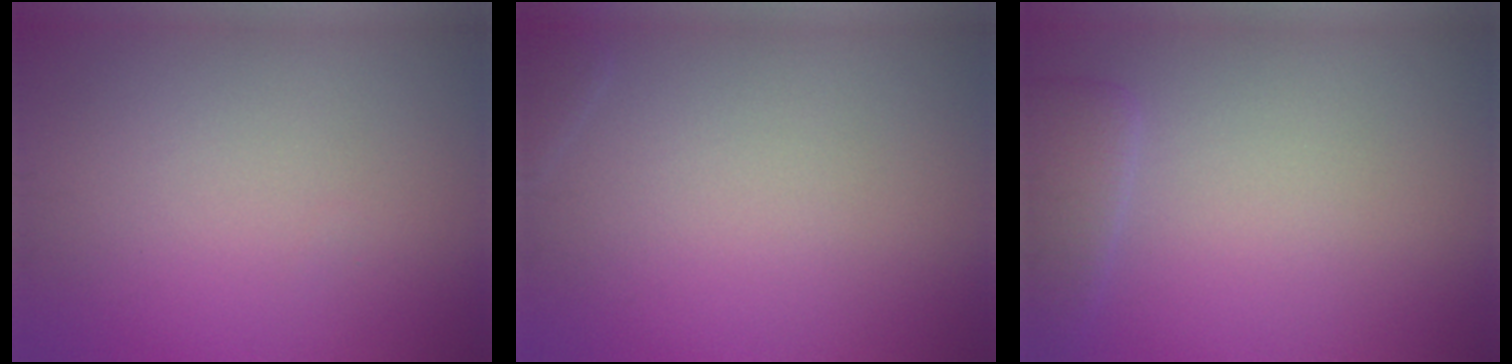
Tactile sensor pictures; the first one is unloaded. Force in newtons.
{"total": 0.5, "press": 0.5, "slide": 0.1}
{"total": 2.1, "press": 2.1, "slide": 0.2}